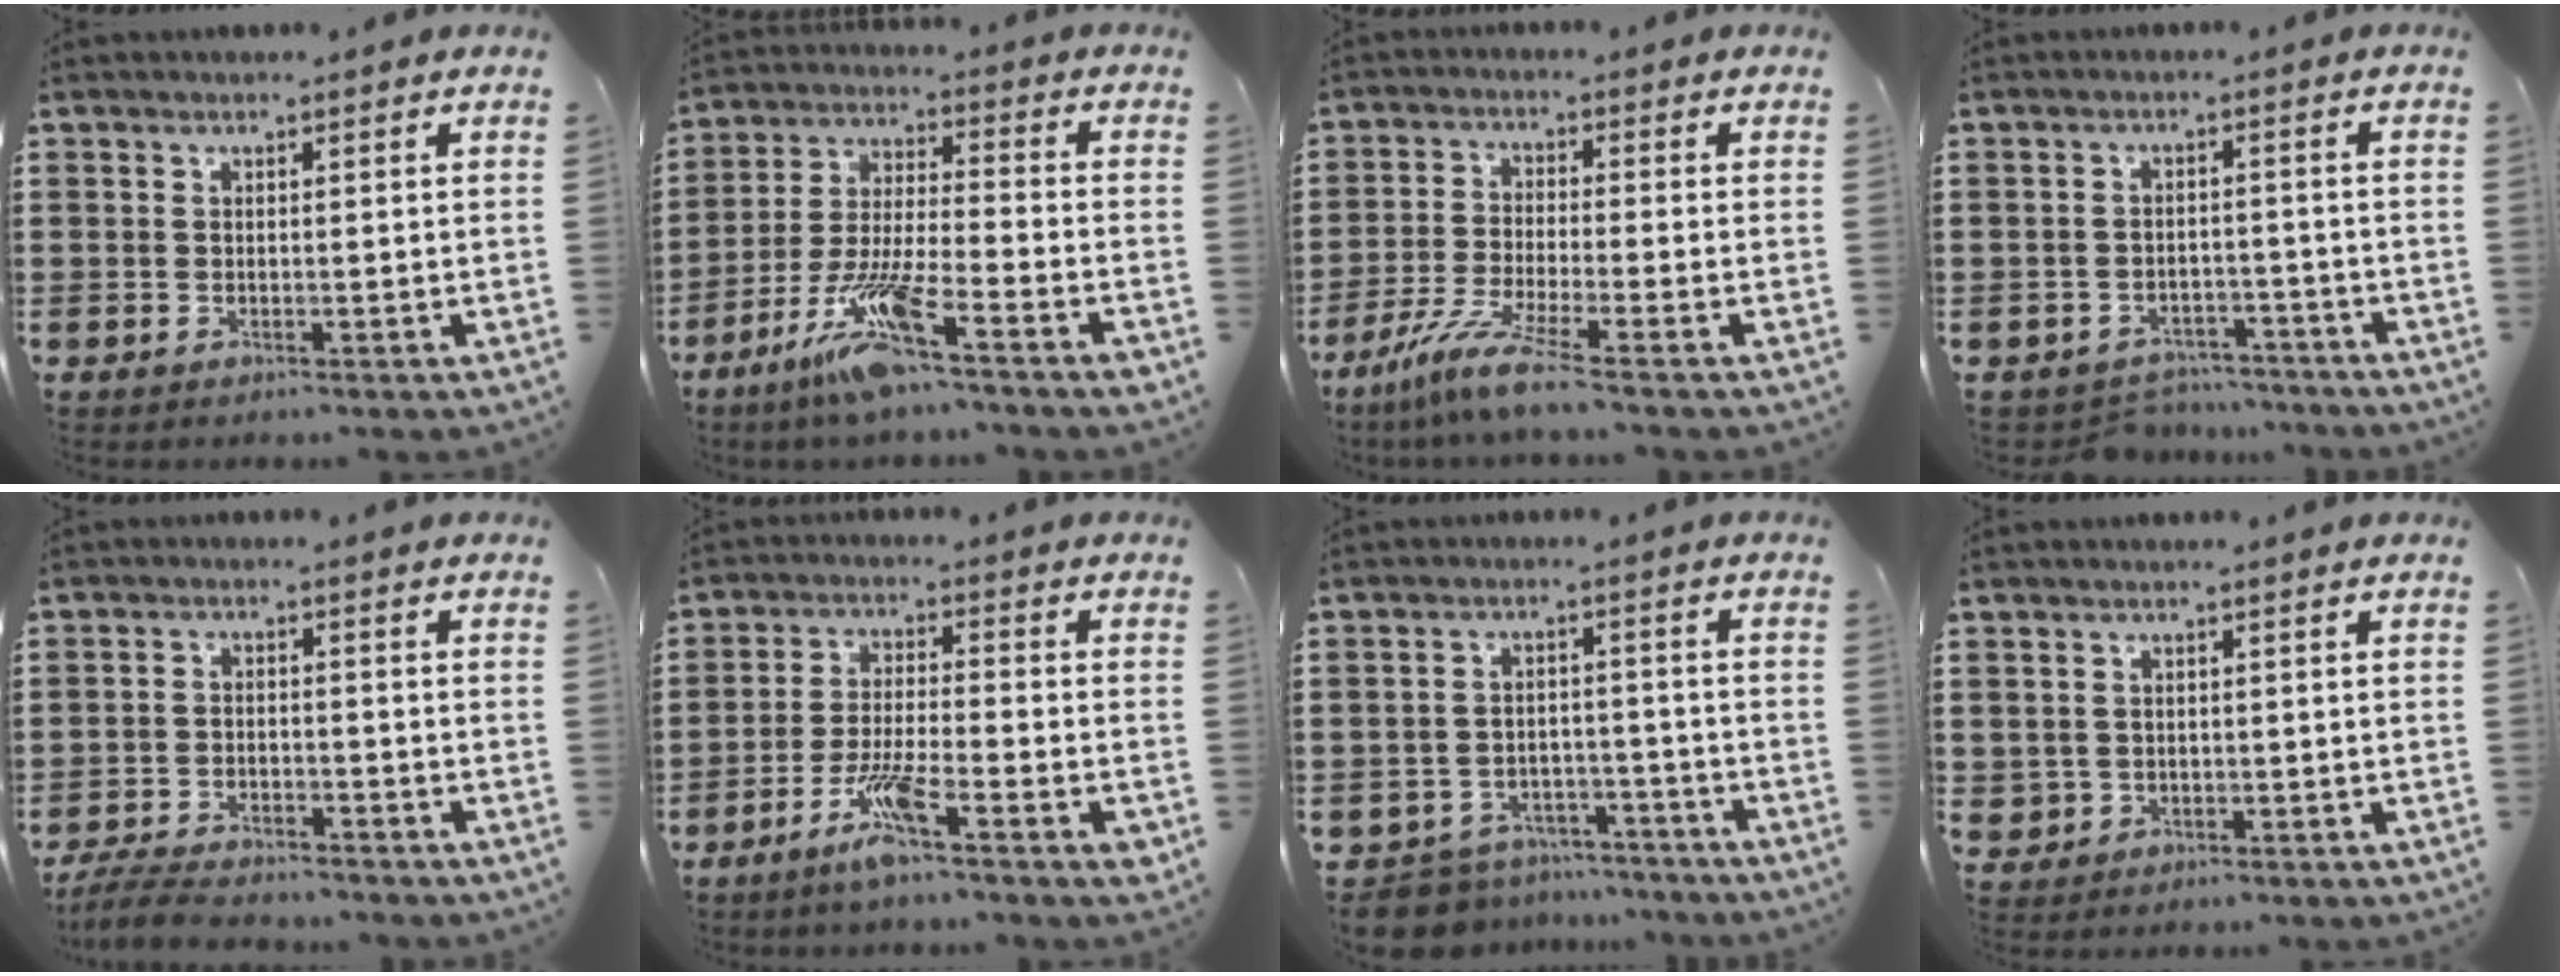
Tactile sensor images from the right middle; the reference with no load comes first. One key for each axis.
{"total": 11.3, "fx": -7.4, "fy": 1.2, "fz": 8.4, "tx": -0.174, "ty": -0.005, "tz": -0.145}
{"total": 6.7, "fx": -5.0, "fy": 0.0, "fz": 4.5, "tx": -0.105, "ty": -0.023, "tz": -0.098}
{"total": 3.3, "fx": -3.2, "fy": 0.6, "fz": -0.3, "tx": -0.005, "ty": -0.002, "tz": -0.068}
{"total": 4.9, "fx": -4.7, "fy": 0.6, "fz": 1.2, "tx": -0.030, "ty": 0.001, "tz": -0.096}
{"total": 7.3, "fx": -4.3, "fy": 1.2, "fz": 5.8, "tx": -0.117, "ty": -0.005, "tz": -0.080}
{"total": 6.2, "fx": -6.1, "fy": 1.2, "fz": 0.2, "tx": -0.015, "ty": 0.013, "tz": -0.123}
{"total": 1.1, "fx": 0.0, "fy": 1.1, "fz": 0.1, "tx": -0.008, "ty": 0.004, "tz": -0.002}